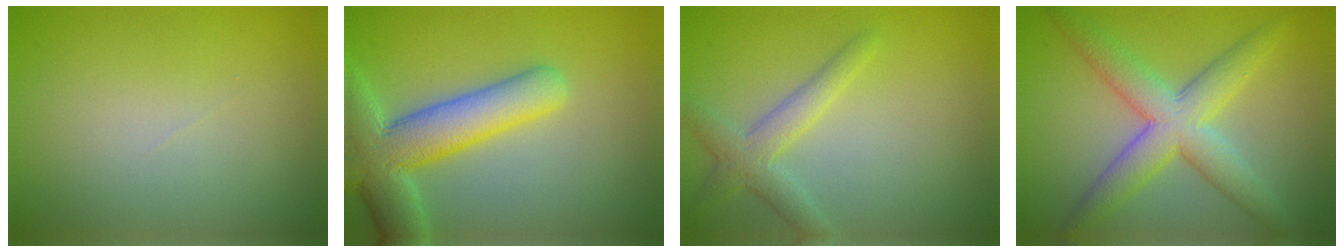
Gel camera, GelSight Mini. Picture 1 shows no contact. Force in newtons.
{"total": 8.6, "press": 8.5, "slide": 1.0}
{"total": 3.0, "press": 3.0, "slide": 0.1}
{"total": 6.3, "press": 6.3, "slide": 0.2}